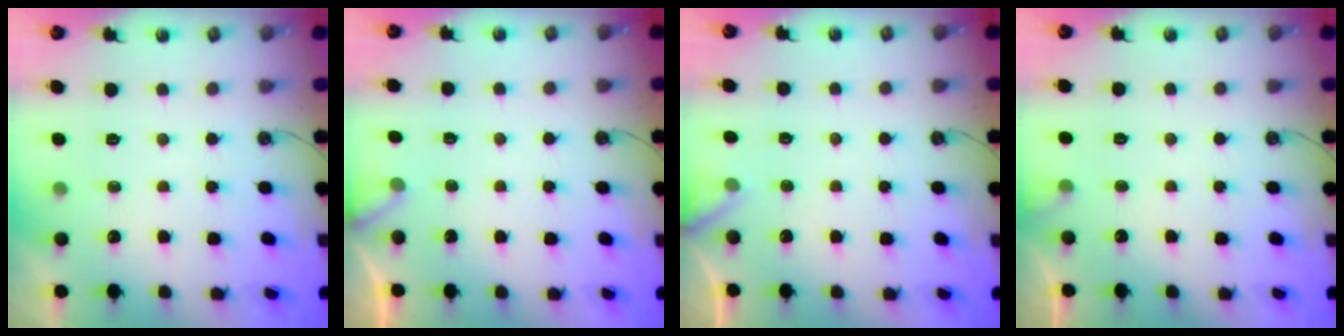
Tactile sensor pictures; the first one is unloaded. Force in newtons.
{"total": 3.6, "press": 3.6, "slide": 0.1}
{"total": 6.6, "press": 6.6, "slide": 0.3}
{"total": 4.0, "press": 3.9, "slide": 0.3}